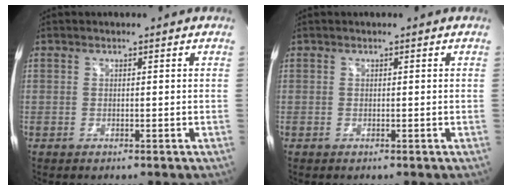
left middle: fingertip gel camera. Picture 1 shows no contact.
{"total": 0.0}